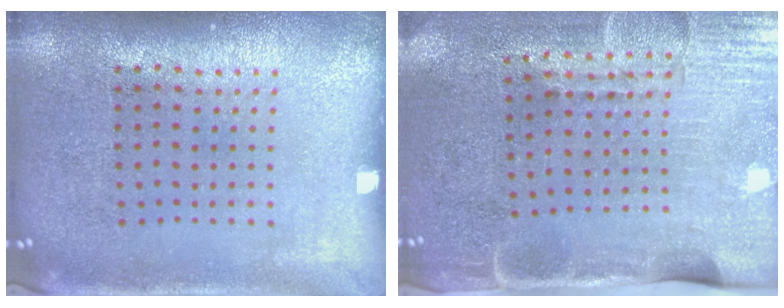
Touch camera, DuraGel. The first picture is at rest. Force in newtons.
{"total": 4.4, "press": 3.7, "slide": 2.4}